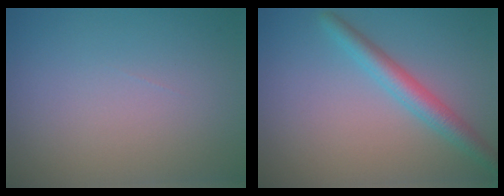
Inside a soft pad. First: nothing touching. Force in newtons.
{"total": 3.1, "press": 3.1, "slide": 0.1}